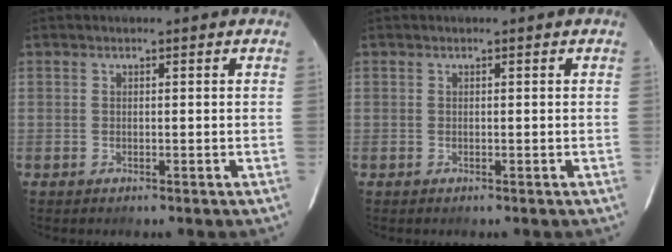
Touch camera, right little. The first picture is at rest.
{"total": 0.0}